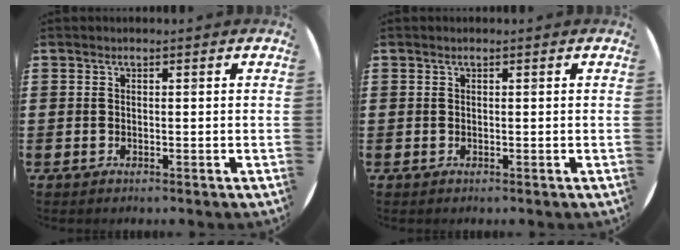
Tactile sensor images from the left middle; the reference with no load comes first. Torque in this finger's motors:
{"motor_torque": [-0.15, 0.02, 0.04, 0.01]}